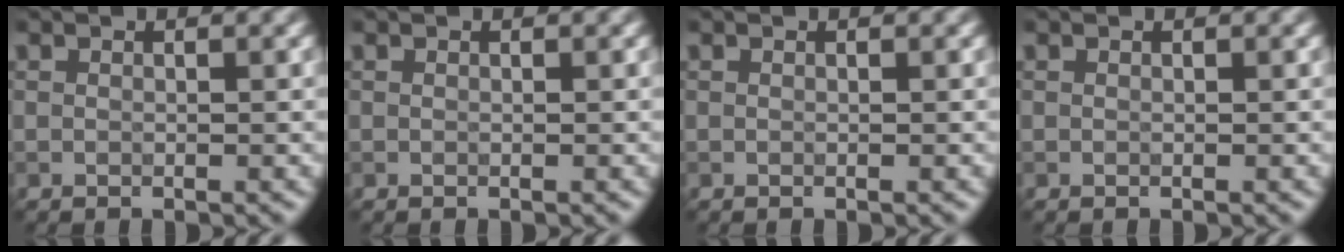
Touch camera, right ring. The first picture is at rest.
{"total": 0.0}
{"total": 0.0}
{"total": 0.0}